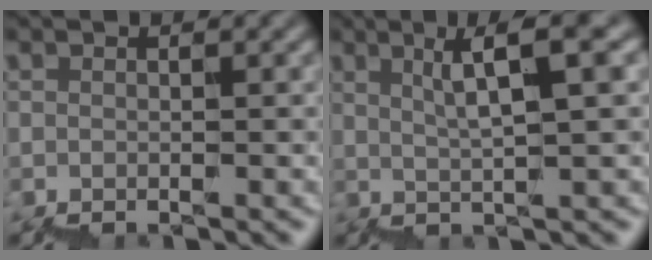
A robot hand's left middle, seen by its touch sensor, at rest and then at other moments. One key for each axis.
{"total": 5.2, "fx": 3.1, "fy": 0.5, "fz": 4.2, "tx": -0.061, "ty": 0.024, "tz": 0.051}